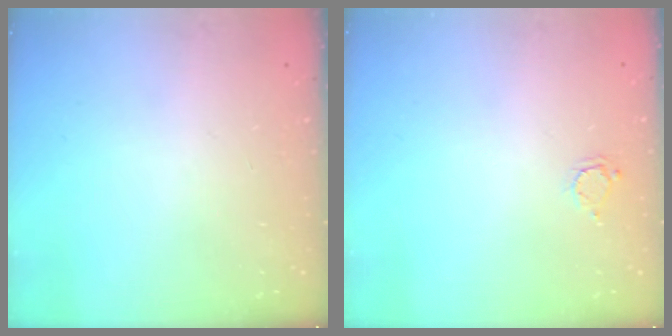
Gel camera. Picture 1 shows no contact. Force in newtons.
{"total": 2.9, "press": 2.9, "slide": 0.4}